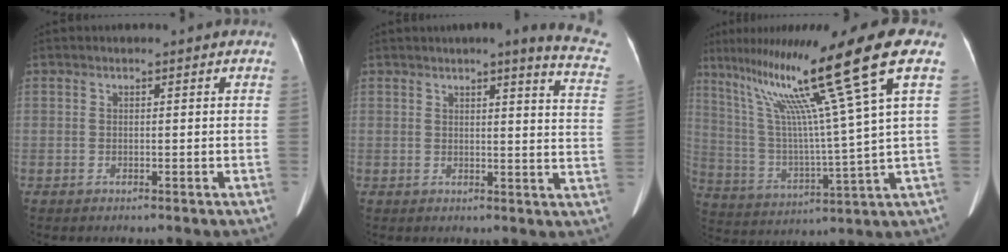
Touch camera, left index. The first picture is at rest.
{"total": 11.2, "force": [9.2, 0.0, 6.4], "torque": [-0.062, -0.062, 0.073]}
{"total": 19.4, "force": [10.4, -3.1, 16.1], "torque": [-0.271, -0.017, 0.173]}